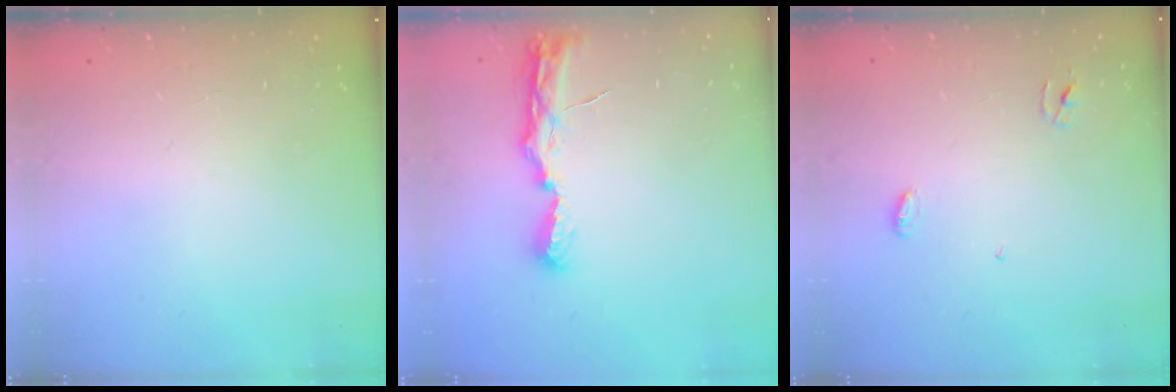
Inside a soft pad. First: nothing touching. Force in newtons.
{"total": 7.7, "press": 7.7, "slide": 0.8}
{"total": 3.2, "press": 3.2, "slide": 0.3}